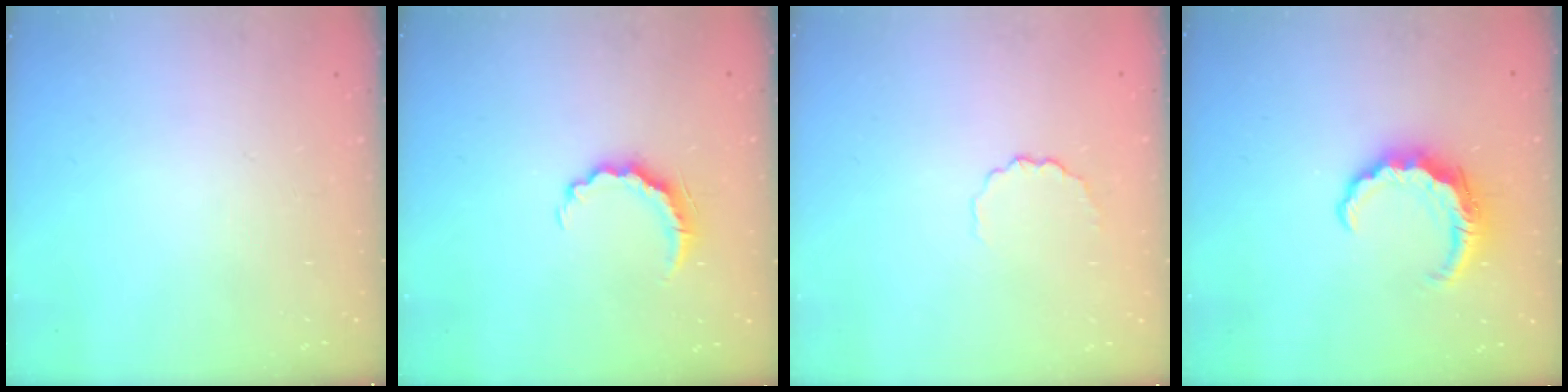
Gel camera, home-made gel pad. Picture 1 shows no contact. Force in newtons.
{"total": 5.6, "press": 5.6, "slide": 0.7}
{"total": 4.2, "press": 3.9, "slide": 1.4}
{"total": 7.1, "press": 7.0, "slide": 0.8}